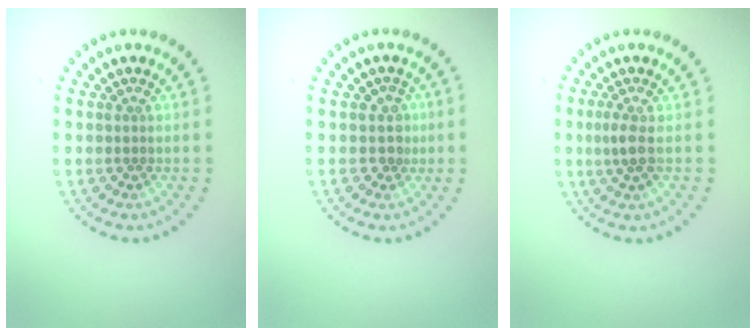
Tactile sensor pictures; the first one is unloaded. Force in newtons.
{"total": 1.7, "press": 1.4, "slide": 1.0}
{"total": 1.7, "press": 1.3, "slide": 1.0}